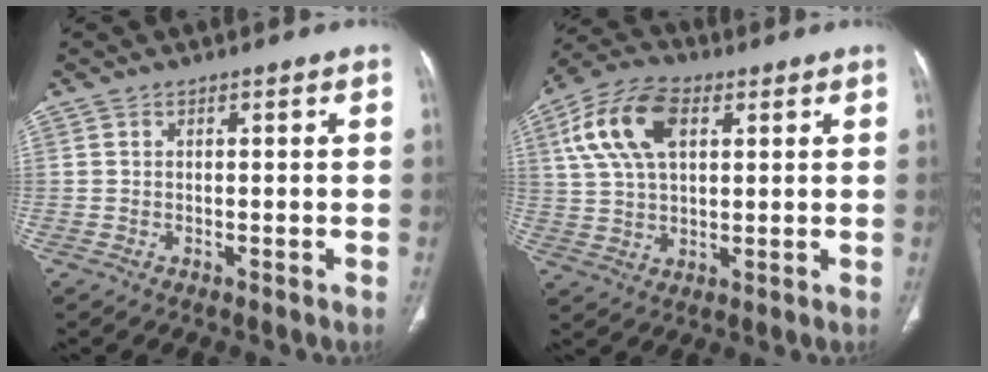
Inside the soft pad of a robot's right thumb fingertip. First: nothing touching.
{"total": 13.5, "force": [4.6, 7.7, 10.1], "torque": [-0.197, 0.010, 0.085]}